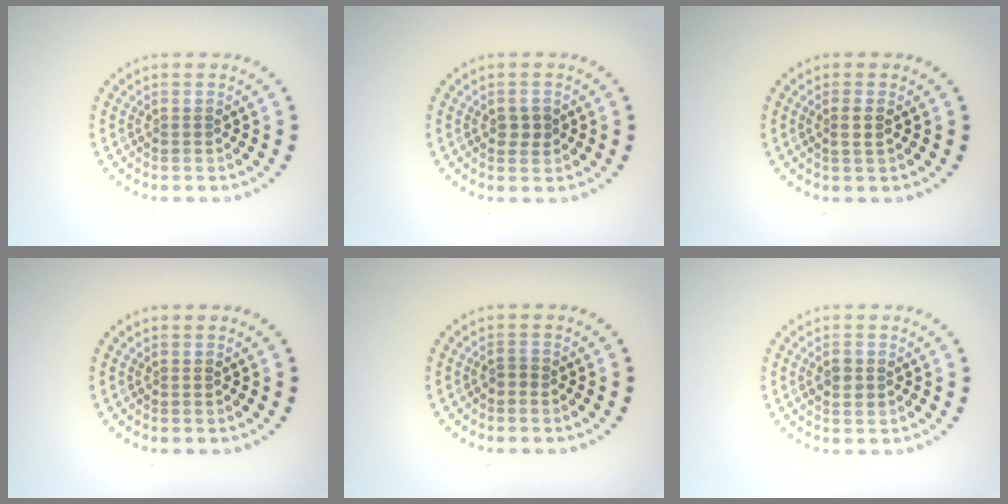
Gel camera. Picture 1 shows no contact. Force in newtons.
{"total": 1.5, "press": 1.5, "slide": 0.1}
{"total": 1.2, "press": 1.0, "slide": 0.7}
{"total": 0.0}
{"total": 0.8, "press": 0.7, "slide": 0.4}
{"total": 1.6, "press": 1.6, "slide": 0.1}